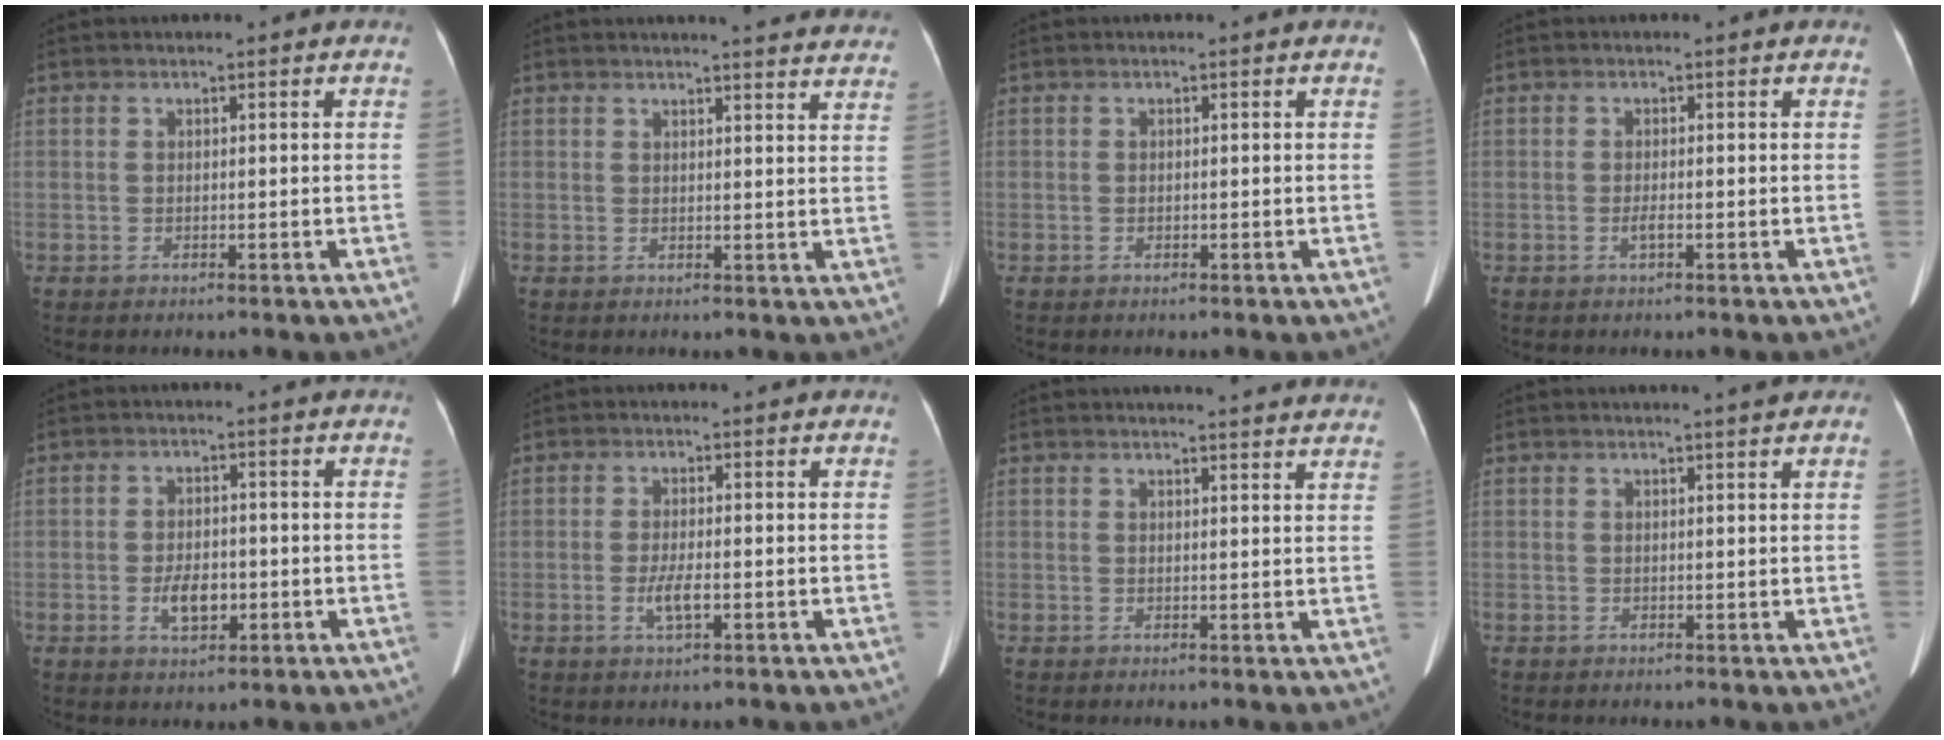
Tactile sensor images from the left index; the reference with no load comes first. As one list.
[{"total": 13.8, "force": [13.1, 1.0, 4.2], "torque": [-0.031, -0.033, 0.128]}, {"total": 0.0}, {"total": 1.0, "force": [-0.4, 0.0, 0.9], "torque": [-0.020, 0.000, -0.008]}, {"total": 4.5, "force": [-1.3, 2.4, 3.6], "torque": [-0.068, 0.002, -0.018]}, {"total": 3.0, "force": [-0.9, 0.6, 2.8], "torque": [-0.060, -0.002, -0.015]}, {"total": 12.9, "force": [12.3, 1.0, 3.8], "torque": [-0.029, -0.014, 0.122]}, {"total": 2.7, "force": [2.3, -0.1, 1.4], "torque": [-0.020, 0.005, 0.025]}]